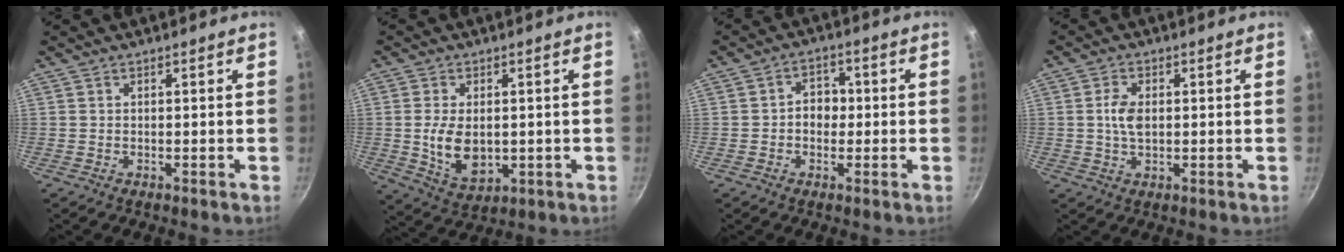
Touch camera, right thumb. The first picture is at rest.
{"total": 9.0, "force": [0.0, 5.6, 7.0], "torque": [-0.120, -0.013, 0.014]}
{"total": 4.7, "force": [-0.4, 3.9, 2.7], "torque": [-0.010, 0.012, -0.010]}
{"total": 4.5, "force": [0.3, 2.7, 3.6], "torque": [-0.062, 0.003, 0.004]}